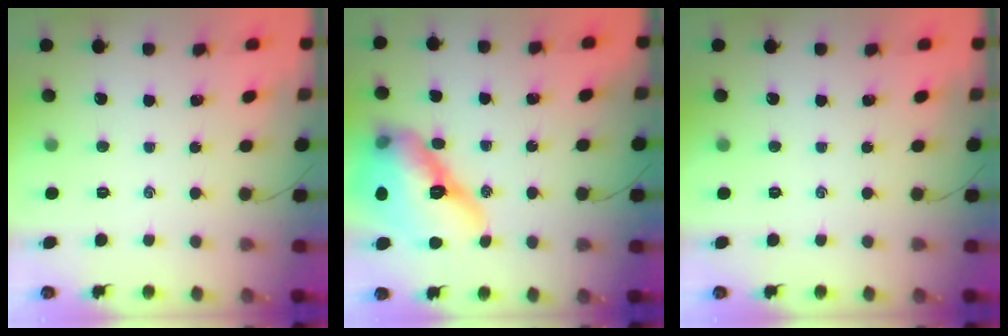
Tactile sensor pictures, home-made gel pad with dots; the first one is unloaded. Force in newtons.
{"total": 19.7, "press": 18.9, "slide": 5.7}
{"total": 0.0}